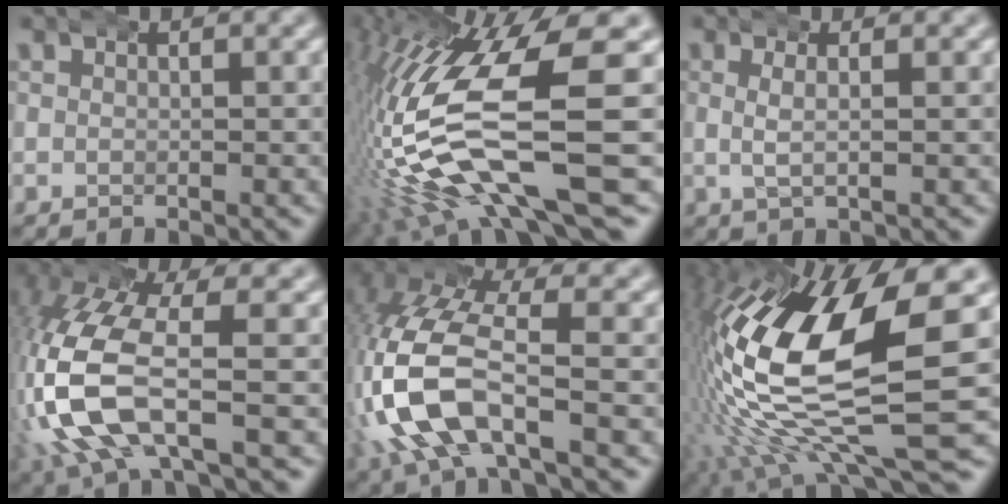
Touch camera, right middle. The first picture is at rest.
{"total": 16.0, "force": [-1.7, 7.0, 14.3], "torque": [-0.287, -0.024, -0.010]}
{"total": 2.2, "force": [0.1, 0.8, 2.1], "torque": [-0.044, 0.005, 0.003]}
{"total": 9.4, "force": [-0.6, 5.0, 7.9], "torque": [-0.233, -0.026, 0.004]}
{"total": 8.3, "force": [-0.6, 4.5, 7.0], "torque": [-0.202, -0.020, -0.002]}
{"total": 17.5, "force": [0.1, 8.2, 15.5], "torque": [-0.294, -0.021, 0.014]}